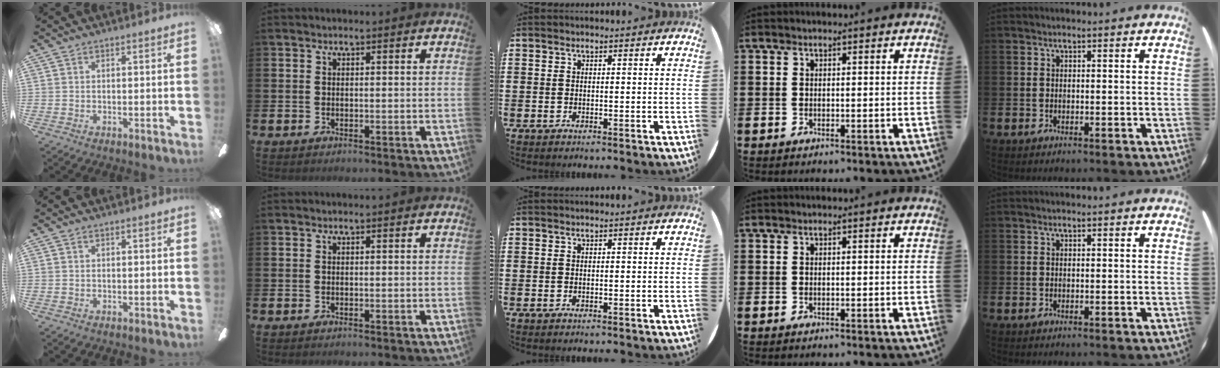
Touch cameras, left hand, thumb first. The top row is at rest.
{}